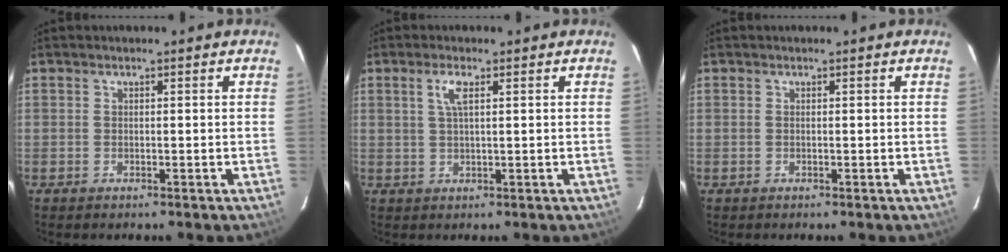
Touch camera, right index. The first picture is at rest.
{"total": 2.9, "force": [1.2, 0.6, 2.6], "torque": [-0.053, 0.004, 0.023]}
{"total": 0.0}